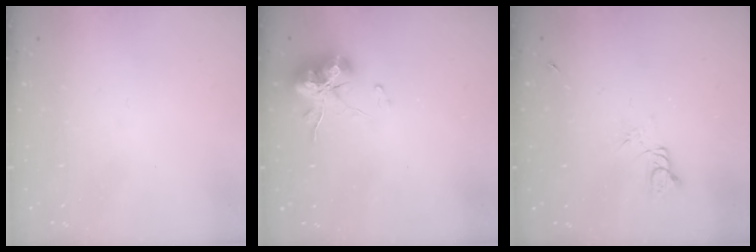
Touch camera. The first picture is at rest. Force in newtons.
{"total": 14.7, "press": 14.7, "slide": 0.6}
{"total": 3.7, "press": 3.7, "slide": 0.3}